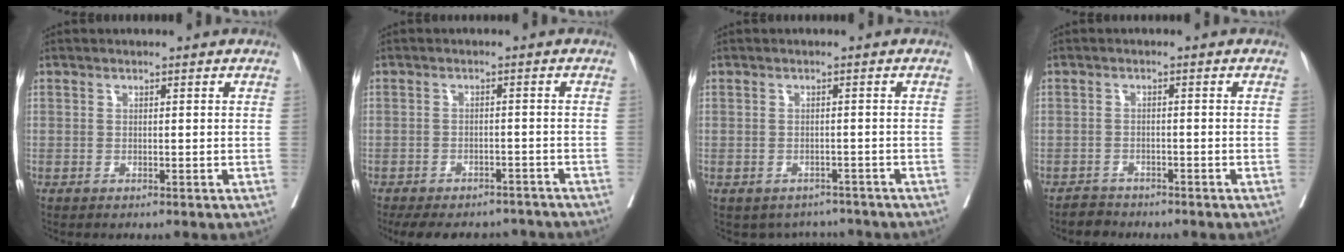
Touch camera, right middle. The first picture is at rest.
{"total": 12.7, "force": [-11.0, 5.0, 3.9], "torque": [-0.069, 0.006, -0.137]}
{"total": 4.2, "force": [-3.7, 2.1, 0.1], "torque": [0.009, 0.013, -0.045]}
{"total": 2.2, "force": [-2.1, 0.8, -0.4], "torque": [0.004, -0.002, -0.039]}